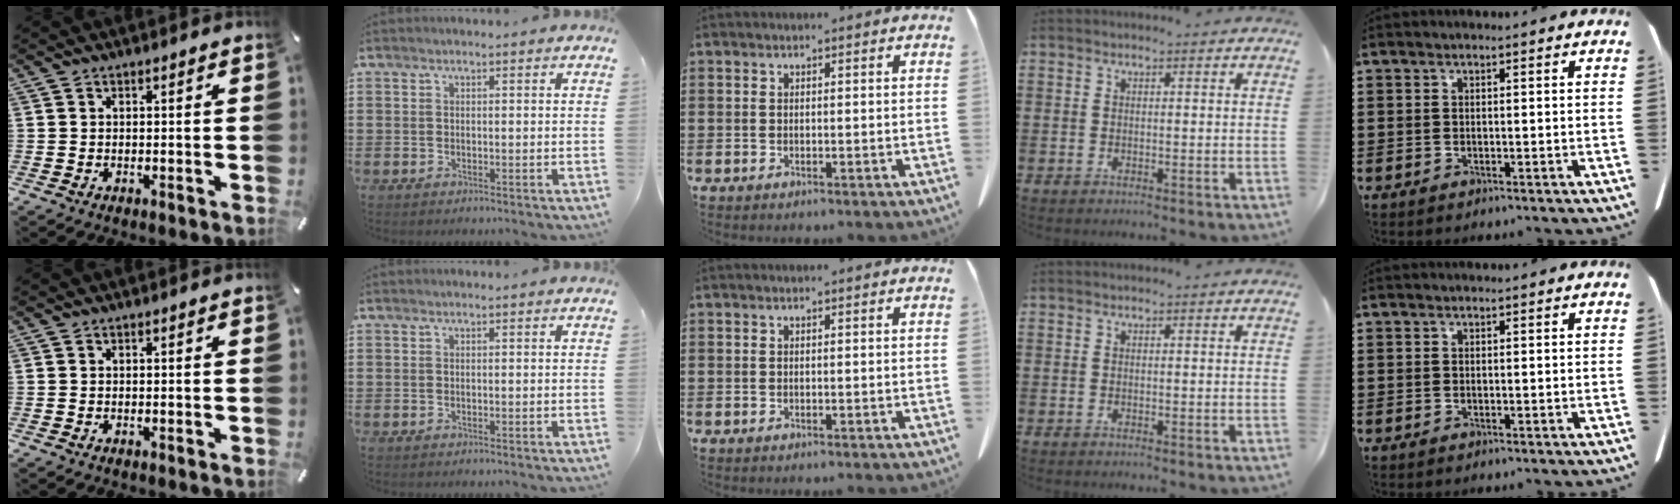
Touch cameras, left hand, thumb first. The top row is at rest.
{}